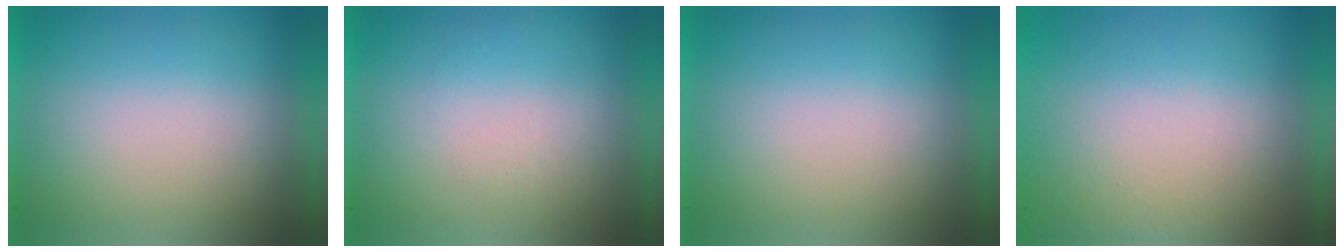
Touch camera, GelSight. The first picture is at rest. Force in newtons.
{"total": 1.2}
{"total": 0.0}
{"total": 8.1}